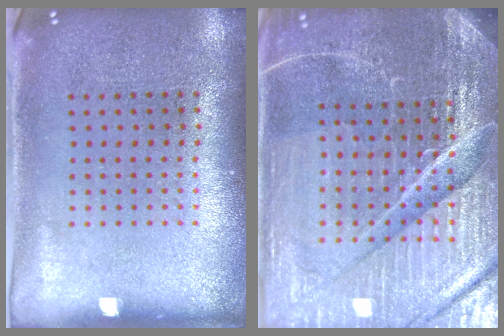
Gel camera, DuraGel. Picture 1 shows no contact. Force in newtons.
{"total": 6.3, "press": 5.6, "slide": 2.8}